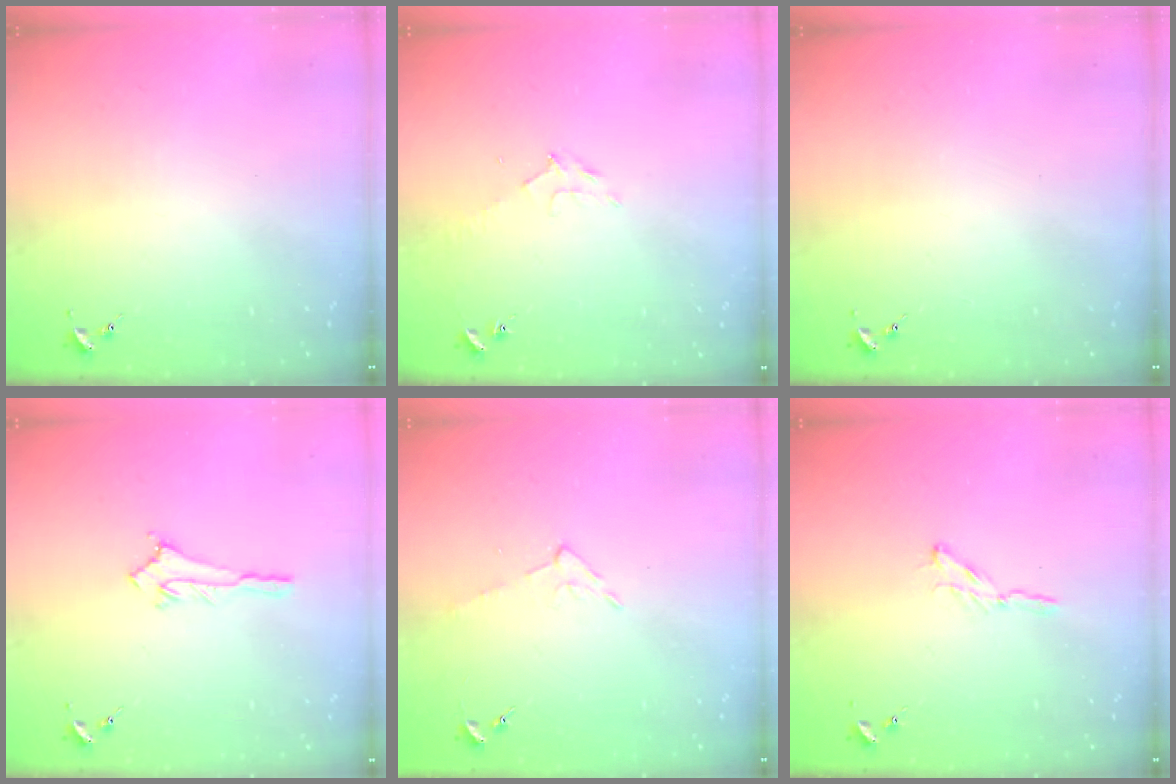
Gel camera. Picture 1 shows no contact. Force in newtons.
{"total": 6.6, "press": 6.6, "slide": 0.8}
{"total": 0.0}
{"total": 2.8, "press": 2.8, "slide": 0.3}
{"total": 4.7, "press": 4.7, "slide": 0.5}
{"total": 2.9, "press": 2.9, "slide": 0.3}